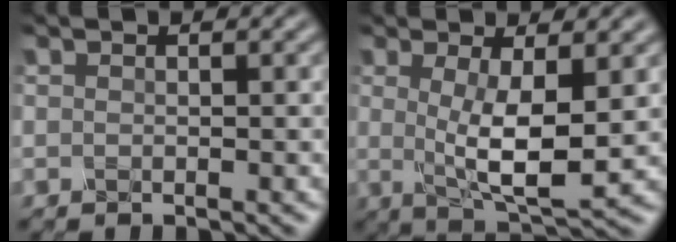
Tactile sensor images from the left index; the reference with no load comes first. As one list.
[{"total": 6.0, "force": [0.4, 1.6, 5.7], "torque": [-0.099, -0.013, 0.012]}]